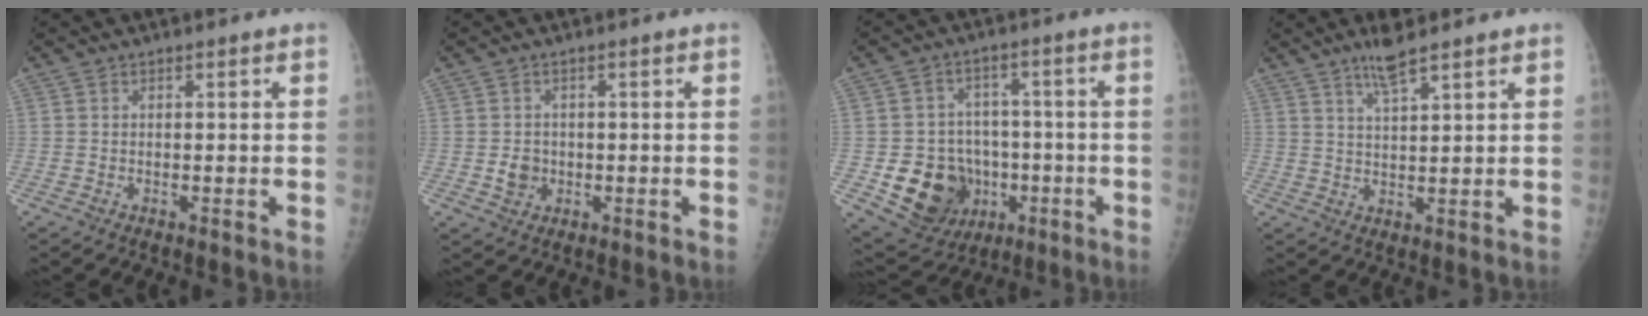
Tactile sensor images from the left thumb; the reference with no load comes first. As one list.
[{"total": 2.9, "force": [-0.4, 2.6, 1.3], "torque": [-0.008, 0.003, -0.002]}, {"total": 14.4, "force": [-3.9, 12.1, 6.9], "torque": [-0.083, 0.020, -0.045]}, {"total": 5.0, "force": [3.9, 0.6, 3.2], "torque": [-0.057, -0.020, 0.073]}]